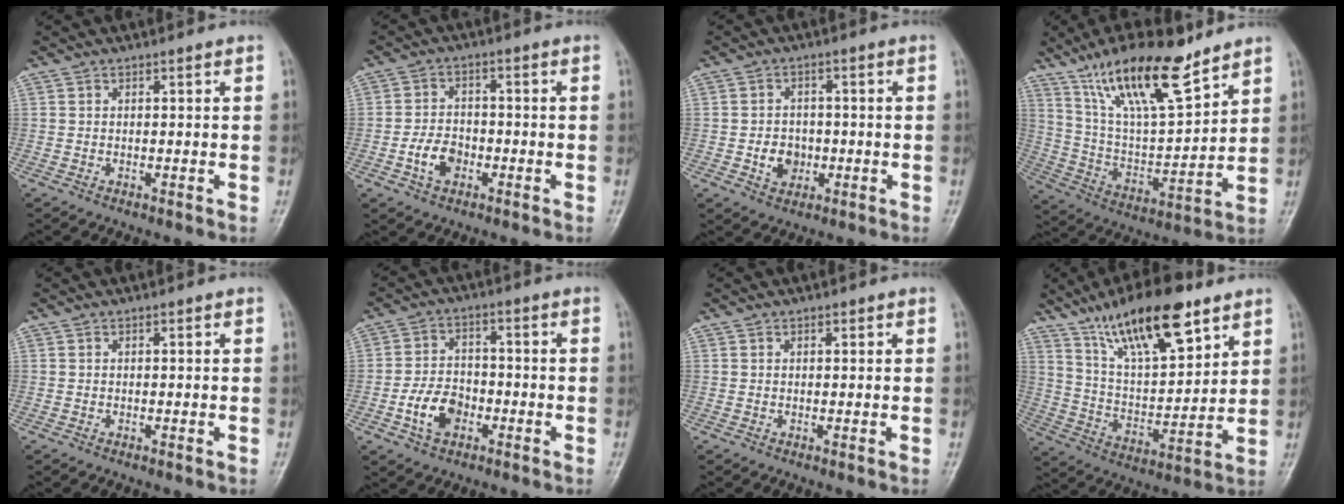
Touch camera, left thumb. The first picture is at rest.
{"total": 5.7, "force": [-2.2, 4.0, 3.4], "torque": [-0.049, 0.017, -0.043]}
{"total": 5.2, "force": [-1.2, 4.4, 2.6], "torque": [-0.019, 0.009, -0.019]}
{"total": 19.7, "force": [13.4, 6.0, 13.1], "torque": [-0.201, -0.059, 0.249]}
{"total": 0.0}
{"total": 7.7, "force": [-2.9, 5.3, 4.7], "torque": [-0.071, 0.021, -0.057]}
{"total": 0.6, "force": [0.3, 0.3, 0.3], "torque": [-0.001, -0.001, 0.003]}
{"total": 19.6, "force": [12.4, 6.9, 13.6], "torque": [-0.195, -0.054, 0.224]}